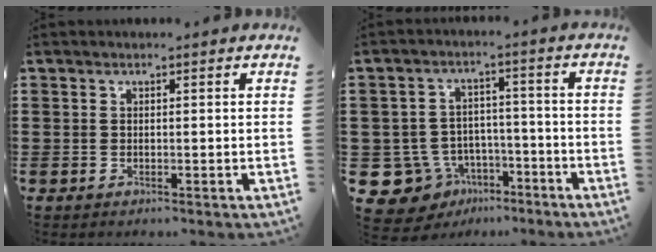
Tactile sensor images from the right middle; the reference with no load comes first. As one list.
[{"total": 8.0, "force": [-5.2, 5.8, 2.0], "torque": [-0.073, 0.019, -0.100]}]